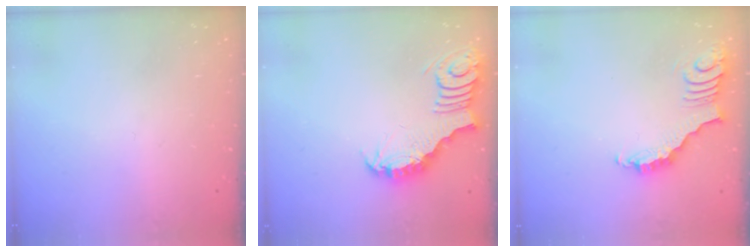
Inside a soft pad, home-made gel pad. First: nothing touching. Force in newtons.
{"total": 3.8, "press": 3.8, "slide": 0.6}
{"total": 3.9, "press": 3.8, "slide": 0.7}